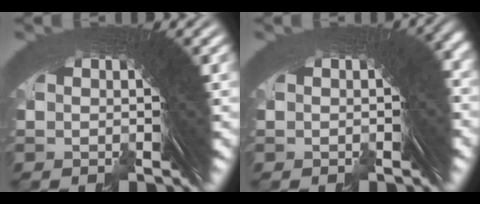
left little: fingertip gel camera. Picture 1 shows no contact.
{"total": 1.4, "force": [-0.7, 1.1, 0.5], "torque": [0.004, 0.004, -0.013]}